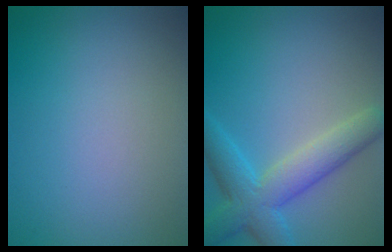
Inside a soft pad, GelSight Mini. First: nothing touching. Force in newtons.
{"total": 5.7, "press": 5.7, "slide": 0.4}